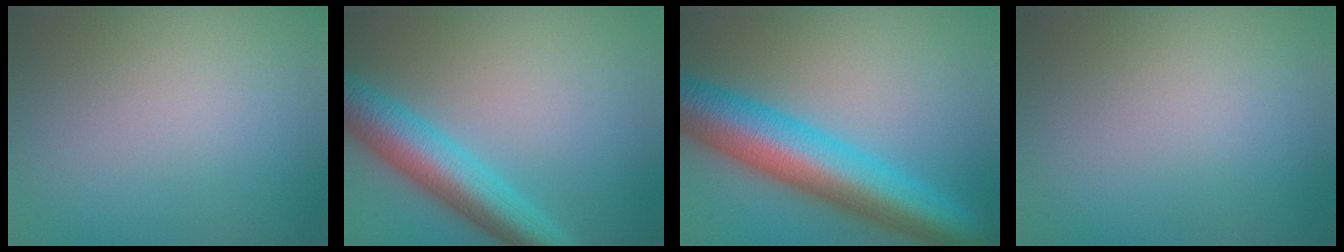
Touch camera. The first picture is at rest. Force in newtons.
{"total": 6.6, "press": 6.6, "slide": 0.1}
{"total": 10.3, "press": 10.3, "slide": 0.2}
{"total": 0.0}